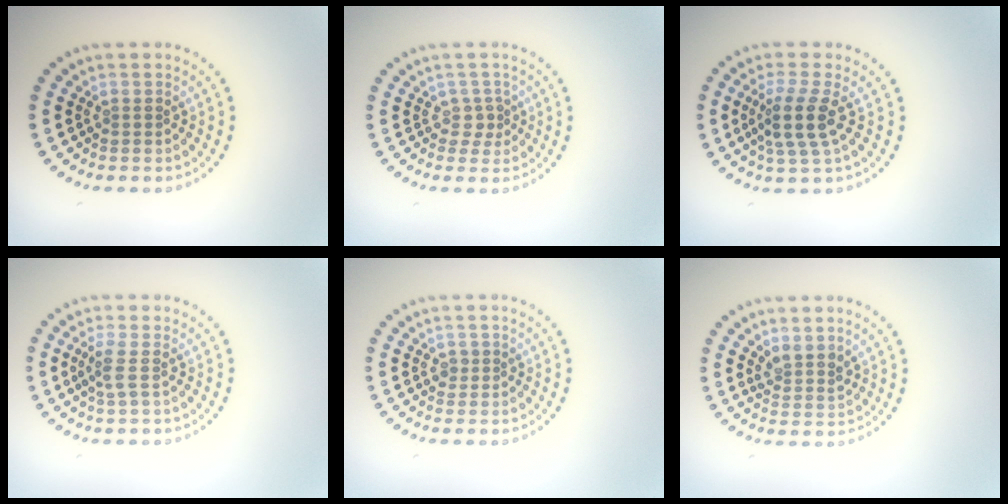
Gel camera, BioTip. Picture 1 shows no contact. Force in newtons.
{"total": 1.5, "press": 1.1, "slide": 1.1}
{"total": 3.6, "press": 2.9, "slide": 2.1}
{"total": 1.6, "press": 1.2, "slide": 1.1}
{"total": 0.8, "press": 0.7, "slide": 0.3}
{"total": 2.1, "press": 1.7, "slide": 1.3}